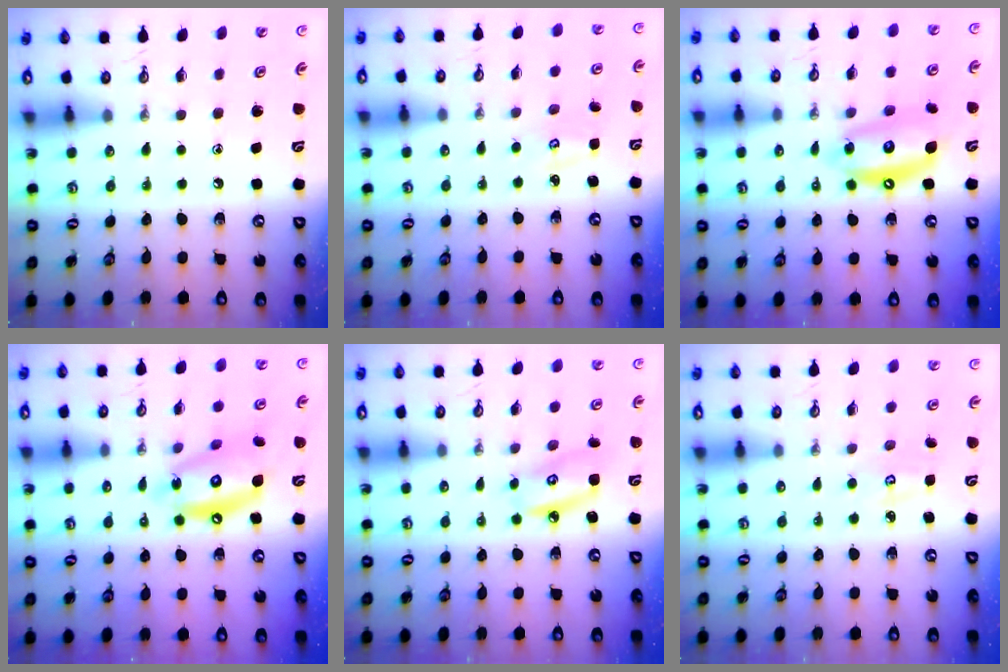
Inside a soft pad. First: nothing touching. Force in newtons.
{"total": 2.5, "press": 2.5, "slide": 0.3}
{"total": 11.8, "press": 11.7, "slide": 1.2}
{"total": 14.3, "press": 14.2, "slide": 1.3}
{"total": 6.9, "press": 6.9, "slide": 0.5}
{"total": 2.8, "press": 2.8, "slide": 0.3}